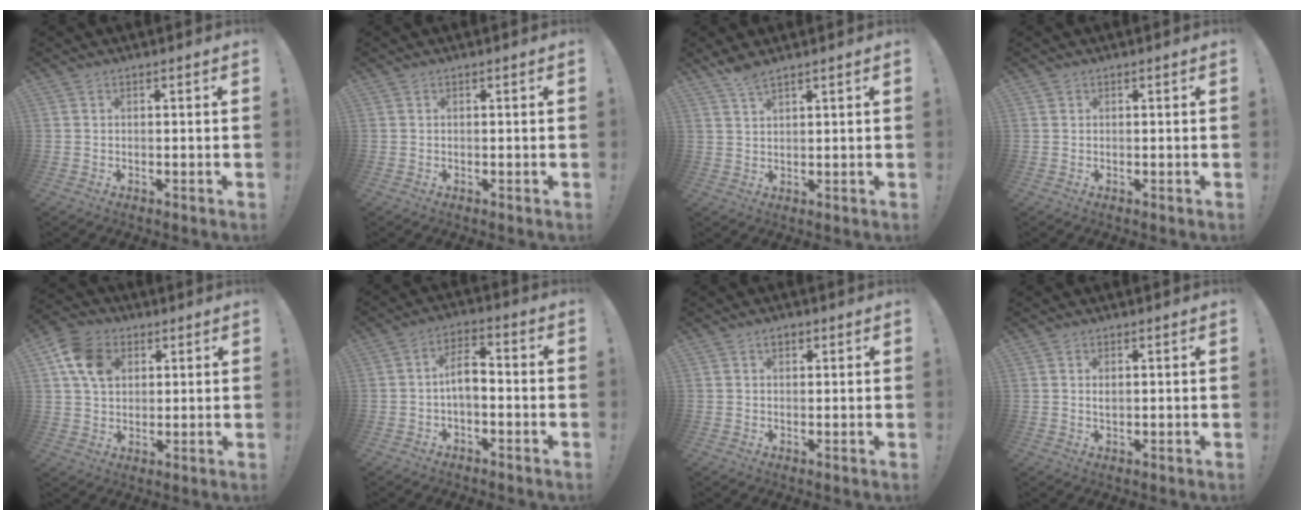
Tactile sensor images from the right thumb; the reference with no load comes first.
{"total": 0.0}
{"total": 3.9, "force": [3.2, 0.6, 2.0], "torque": [-0.029, -0.021, 0.054]}
{"total": 0.5, "force": [0.3, 0.4, 0.0], "torque": [0.007, -0.002, 0.005]}
{"total": 11.3, "force": [4.4, 8.6, 5.9], "torque": [-0.104, -0.004, 0.088]}
{"total": 7.3, "force": [-1.1, 3.6, 6.3], "torque": [-0.107, 0.008, -0.019]}
{"total": 2.3, "force": [1.2, 1.4, 1.4], "torque": [-0.026, 0.003, 0.022]}
{"total": 1.1, "force": [0.5, 0.7, 0.8], "torque": [-0.008, -0.001, 0.007]}